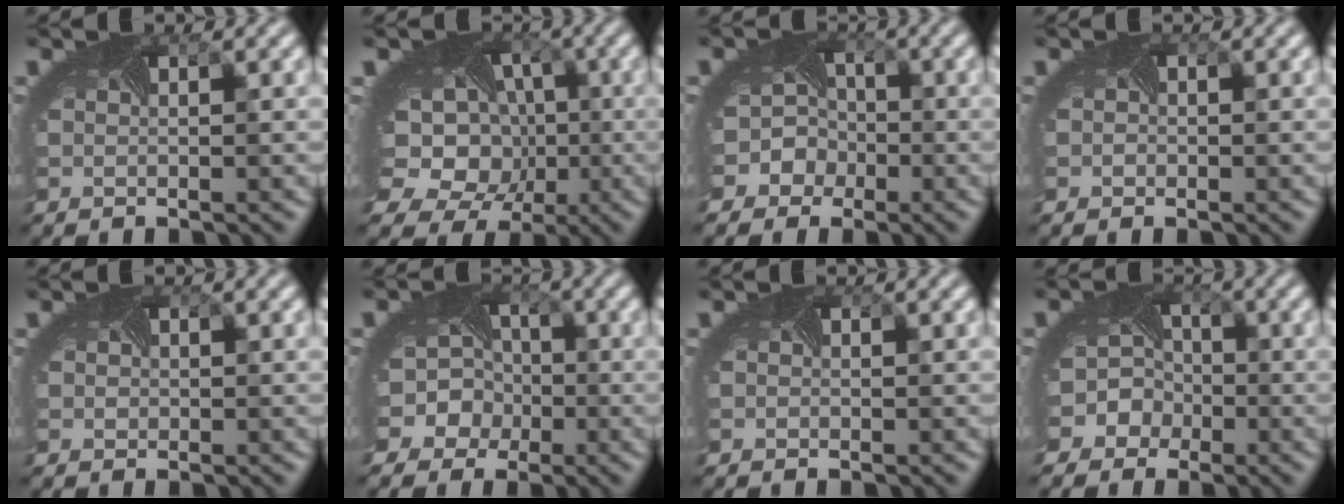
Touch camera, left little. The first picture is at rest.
{"total": 13.2, "force": [-1.1, 11.2, 6.9], "torque": [-0.129, -0.011, -0.040]}
{"total": 5.3, "force": [-2.1, 4.7, 1.2], "torque": [-0.003, 0.003, -0.054]}
{"total": 0.7, "force": [0.1, 0.7, 0.1], "torque": [0.001, -0.005, -0.007]}
{"total": 1.0, "force": [0.2, 0.9, 0.3], "torque": [-0.004, 0.000, -0.003]}
{"total": 9.5, "force": [-2.6, 8.5, 3.3], "torque": [-0.070, 0.004, -0.074]}
{"total": 0.0}
{"total": 6.2, "force": [-2.7, 5.5, 1.4], "torque": [-0.010, 0.000, -0.067]}